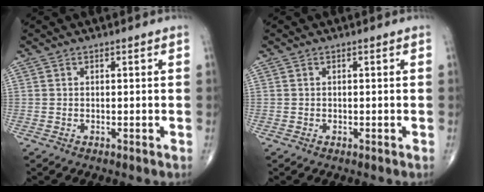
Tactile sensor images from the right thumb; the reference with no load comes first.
{"total": 0.0}